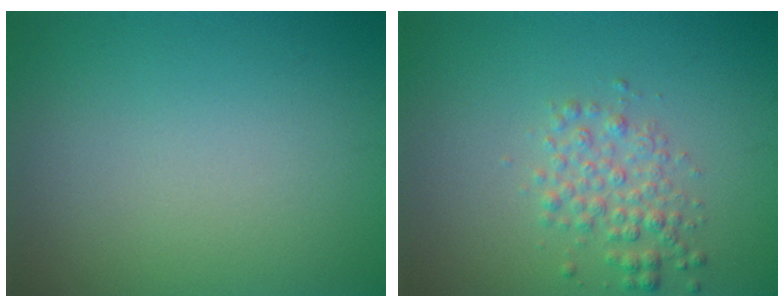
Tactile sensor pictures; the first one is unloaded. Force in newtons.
{"total": 2.5, "press": 2.5, "slide": 0.0}